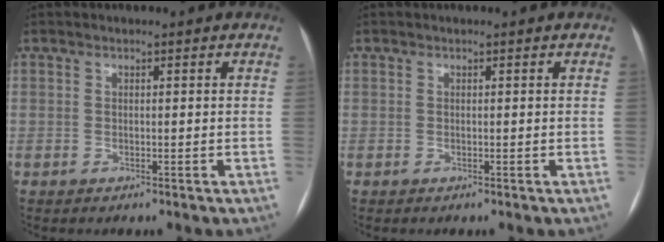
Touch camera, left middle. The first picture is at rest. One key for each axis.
{"total": 0.0}